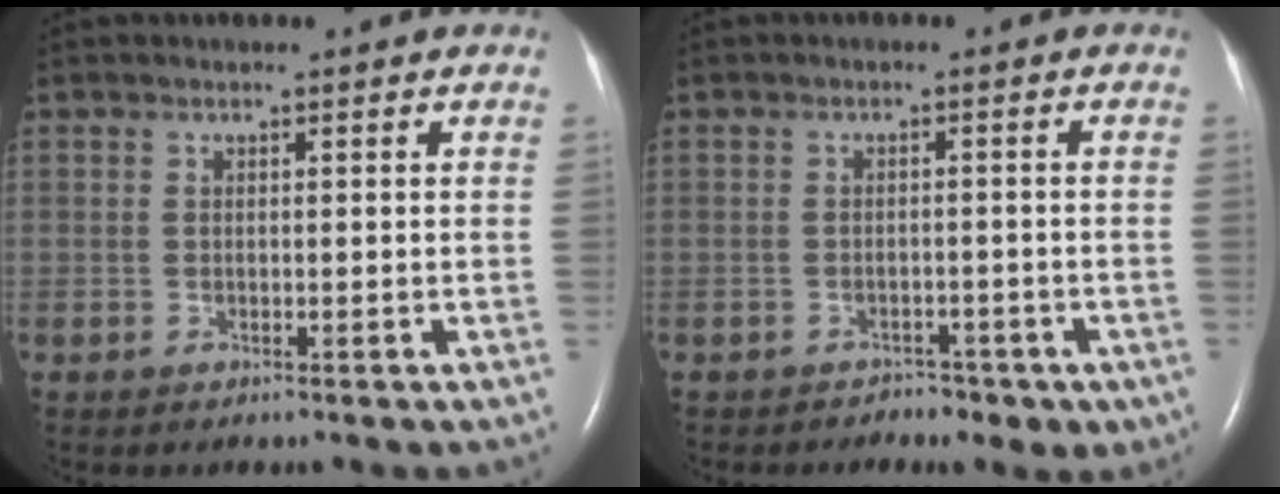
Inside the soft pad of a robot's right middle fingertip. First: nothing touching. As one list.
[{"total": 4.7, "force": [-3.3, 3.1, 1.1], "torque": [-0.007, 0.018, -0.034]}]